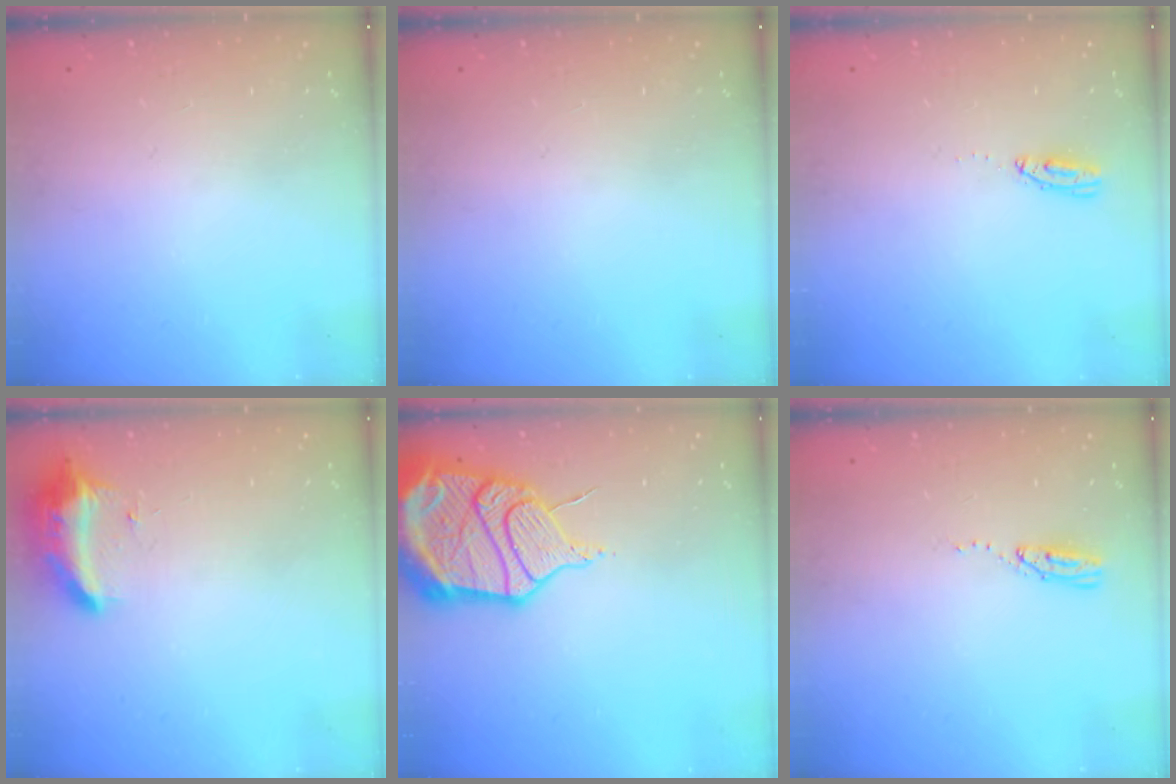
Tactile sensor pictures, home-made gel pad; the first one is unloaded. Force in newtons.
{"total": 0.0}
{"total": 4.1, "press": 4.1, "slide": 0.3}
{"total": 9.1, "press": 9.1, "slide": 0.1}
{"total": 21.7, "press": 21.6, "slide": 2.4}
{"total": 3.8, "press": 3.8, "slide": 0.3}